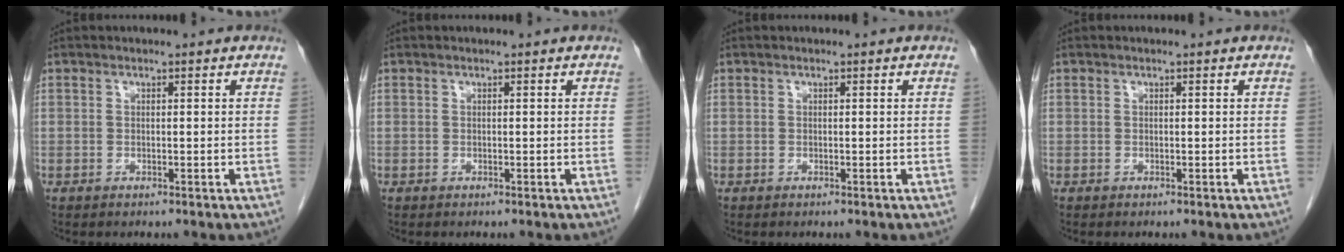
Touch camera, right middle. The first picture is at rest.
{"total": 0.0}
{"total": 0.0}
{"total": 0.0}